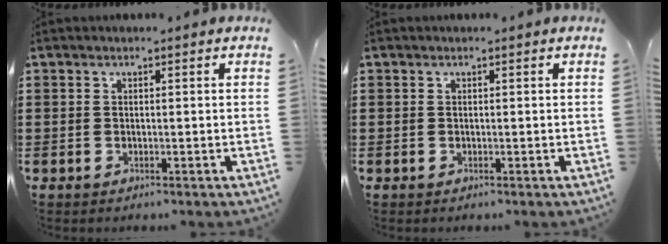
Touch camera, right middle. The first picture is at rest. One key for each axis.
{"total": 0.0}